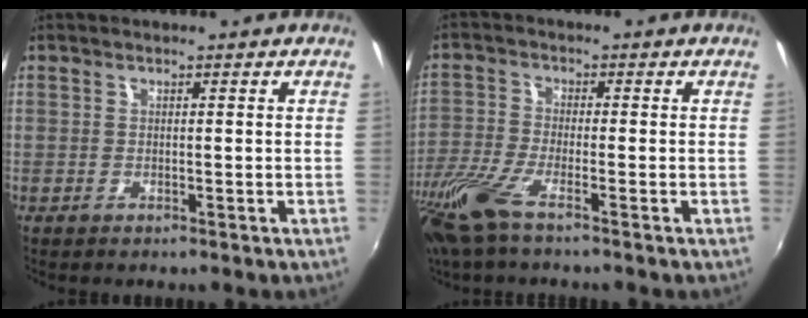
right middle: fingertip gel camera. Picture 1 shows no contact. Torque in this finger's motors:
{"motor_torque": [1.10, -1.03, 0.64, 0.21]}